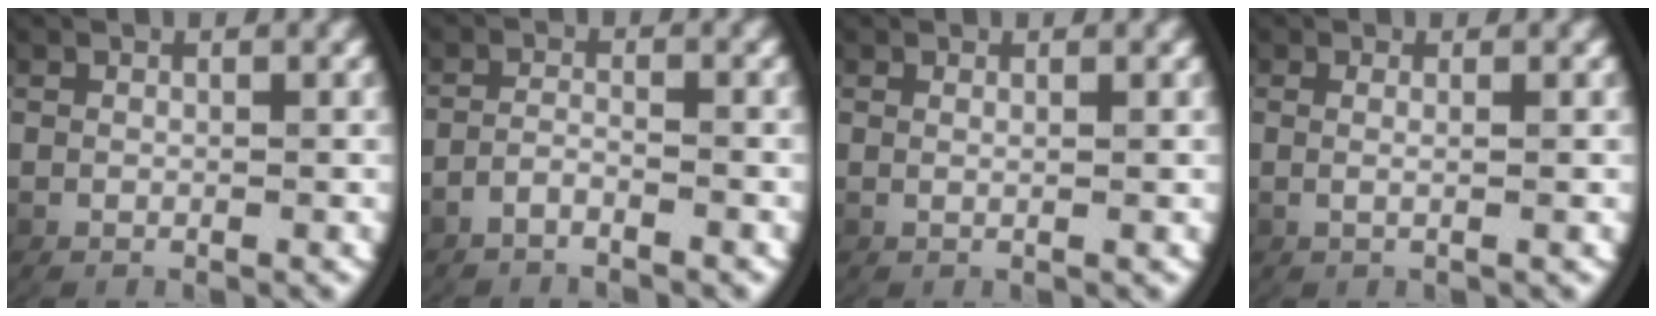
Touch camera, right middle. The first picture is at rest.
{"total": 2.2, "force": [-2.2, 0.0, 0.6], "torque": [-0.021, -0.005, -0.037]}
{"total": 0.8, "force": [0.3, -0.6, 0.5], "torque": [-0.013, -0.007, 0.010]}
{"total": 1.1, "force": [0.1, -0.4, 1.1], "torque": [-0.032, -0.006, 0.006]}